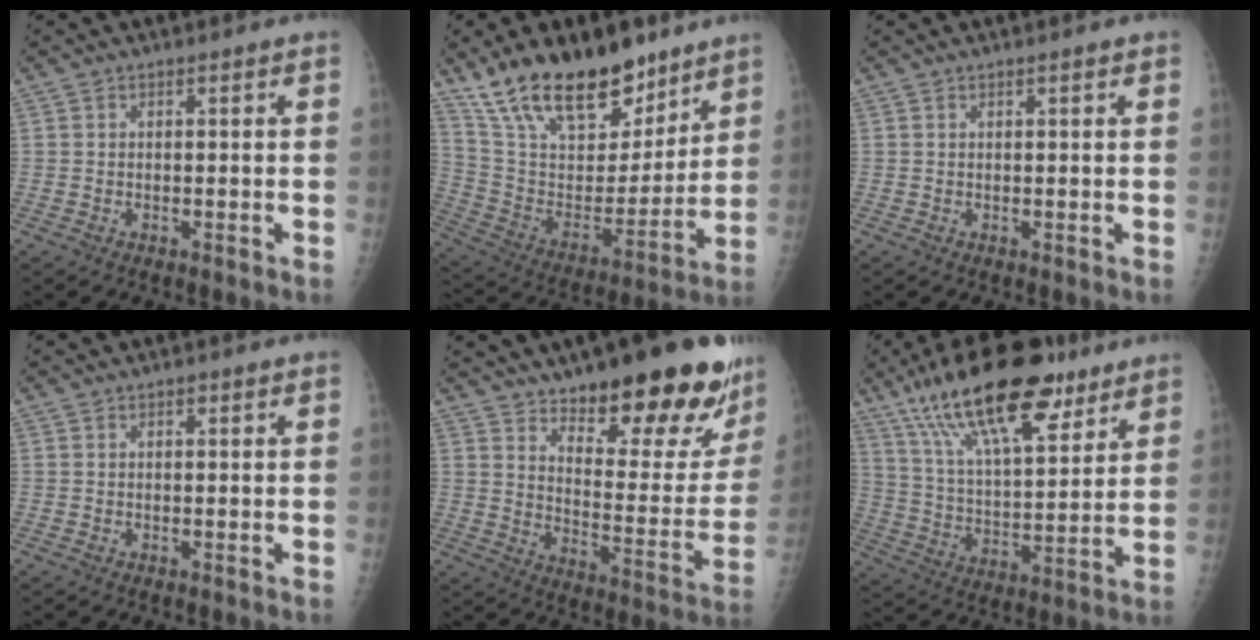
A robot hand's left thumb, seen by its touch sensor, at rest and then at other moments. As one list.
[{"total": 24.9, "force": [18.0, 10.9, 13.3], "torque": [-0.196, -0.073, 0.313]}, {"total": 0.7, "force": [0.6, 0.2, 0.4], "torque": [-0.004, -0.002, 0.008]}, {"total": 0.8, "force": [0.5, 0.4, 0.4], "torque": [-0.002, -0.002, 0.005]}, {"total": 24.9, "force": [17.8, 7.7, 15.6], "torque": [-0.171, -0.107, 0.248]}, {"total": 23.9, "force": [15.3, 8.6, 16.2], "torque": [-0.252, -0.041, 0.264]}]